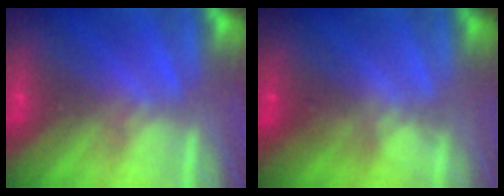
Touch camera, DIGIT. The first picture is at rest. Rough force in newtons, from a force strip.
{"total": 1.8}